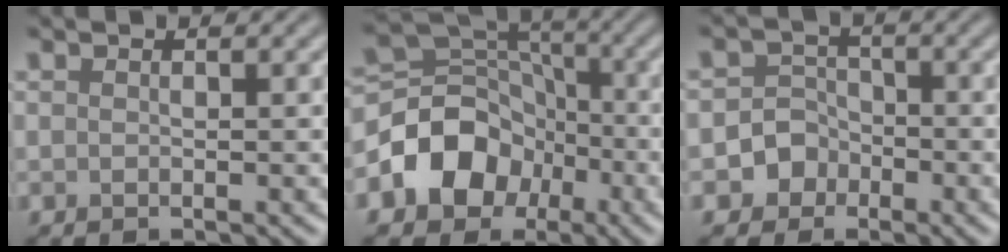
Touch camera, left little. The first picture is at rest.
{"total": 7.6, "force": [-3.0, 6.0, 3.4], "torque": [-0.045, 0.010, -0.066]}
{"total": 3.3, "force": [-1.4, 2.9, 0.4], "torque": [0.026, 0.009, -0.041]}